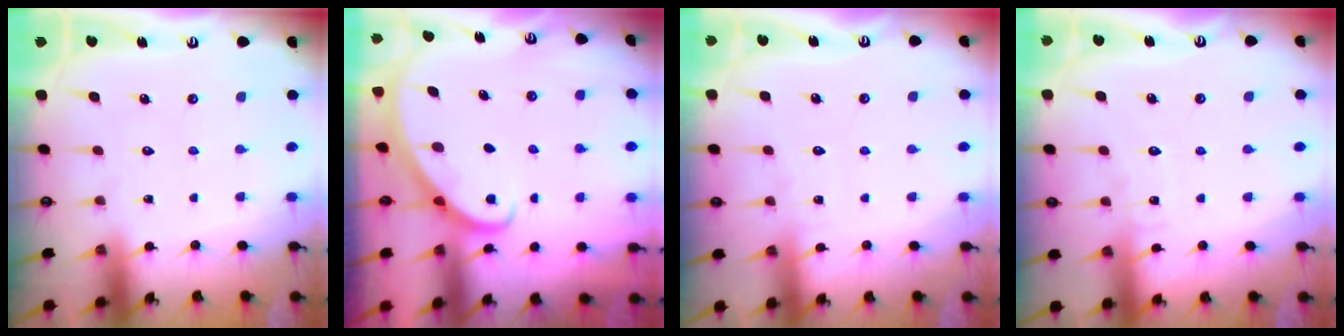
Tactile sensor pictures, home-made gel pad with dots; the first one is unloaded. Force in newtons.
{"total": 2.8, "press": 2.8, "slide": 0.2}
{"total": 3.3, "press": 3.3, "slide": 0.4}
{"total": 3.9, "press": 3.9, "slide": 0.4}